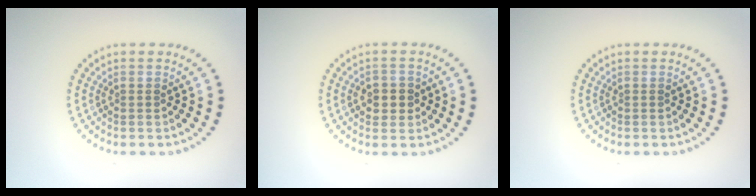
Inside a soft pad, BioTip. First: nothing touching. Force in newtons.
{"total": 2.3, "press": 2.3, "slide": 0.5}
{"total": 0.0}